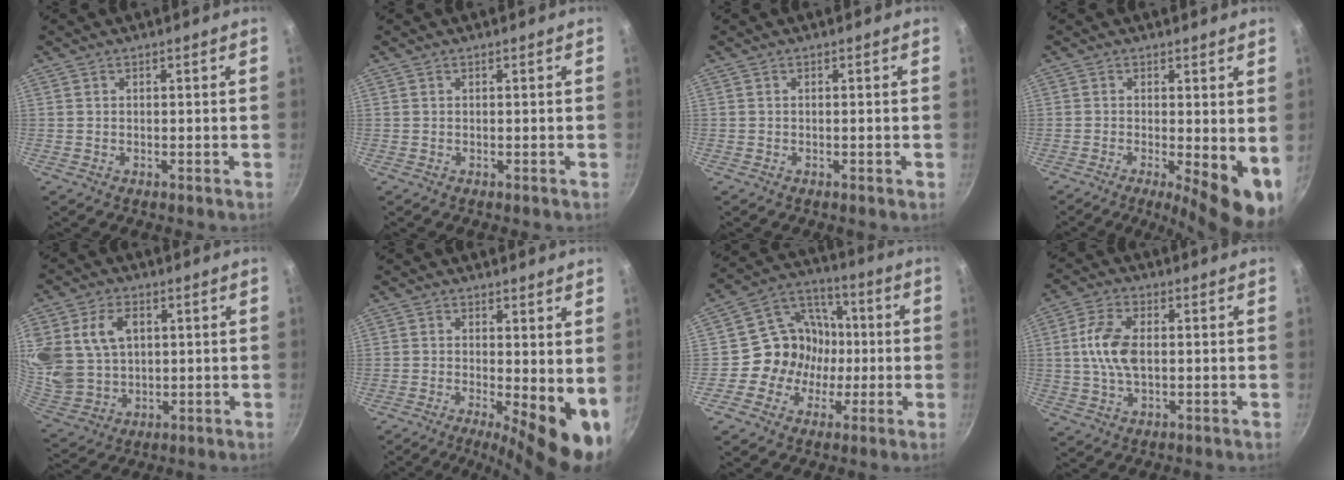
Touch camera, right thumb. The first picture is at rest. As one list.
[{"total": 0.0}, {"total": 0.6, "force": [-0.3, 0.1, 0.5], "torque": [-0.008, 0.002, -0.006]}, {"total": 9.8, "force": [-1.6, 3.1, 9.2], "torque": [-0.108, -0.009, -0.016]}, {"total": 16.4, "force": [4.3, 12.4, 9.9], "torque": [-0.206, -0.004, 0.096]}, {"total": 11.4, "force": [-1.4, 4.0, 10.6], "torque": [-0.122, -0.012, -0.013]}, {"total": 12.4, "force": [-1.8, 11.6, 4.2], "torque": [-0.020, 0.032, -0.049]}, {"total": 8.6, "force": [0.5, 4.9, 7.1], "torque": [-0.137, 0.013, 0.005]}]